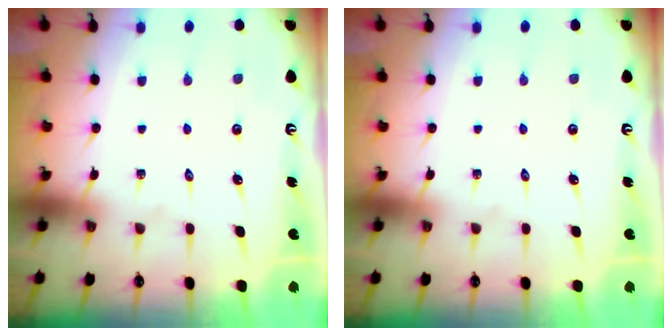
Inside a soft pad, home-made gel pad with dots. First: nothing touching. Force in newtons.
{"total": 0.0}